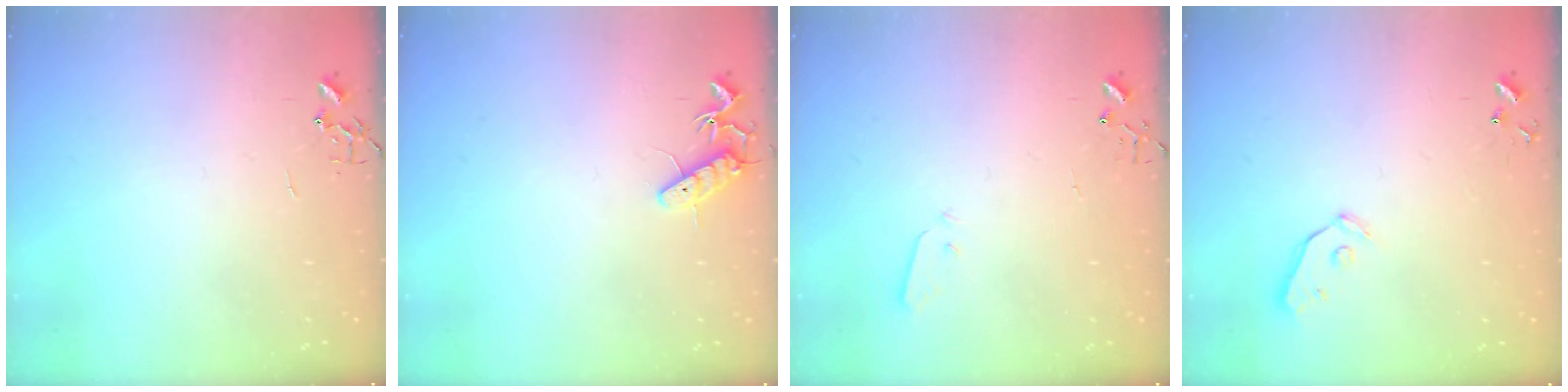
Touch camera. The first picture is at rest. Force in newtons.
{"total": 10.7, "press": 10.7, "slide": 0.3}
{"total": 2.2, "press": 2.2, "slide": 0.4}
{"total": 3.8, "press": 3.7, "slide": 0.8}